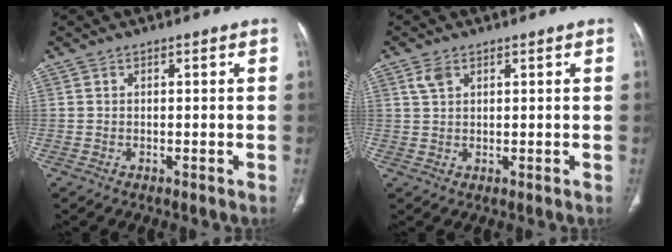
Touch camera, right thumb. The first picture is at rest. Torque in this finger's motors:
{"motor_torque": [-0.02, 0.81, 0.73, 0.29, 0.00]}